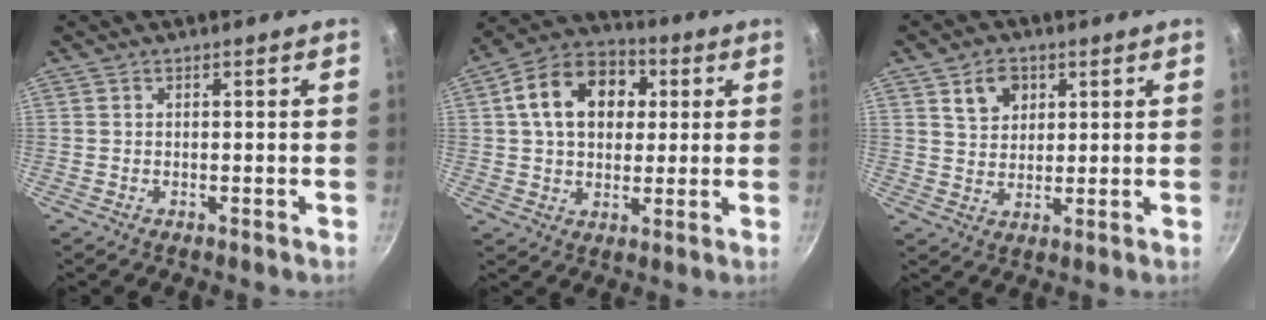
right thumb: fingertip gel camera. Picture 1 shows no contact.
{"total": 15.1, "force": [3.5, 11.0, 9.7], "torque": [-0.134, 0.021, 0.041]}
{"total": 6.0, "force": [2.7, 4.5, 2.9], "torque": [-0.026, -0.006, 0.051]}